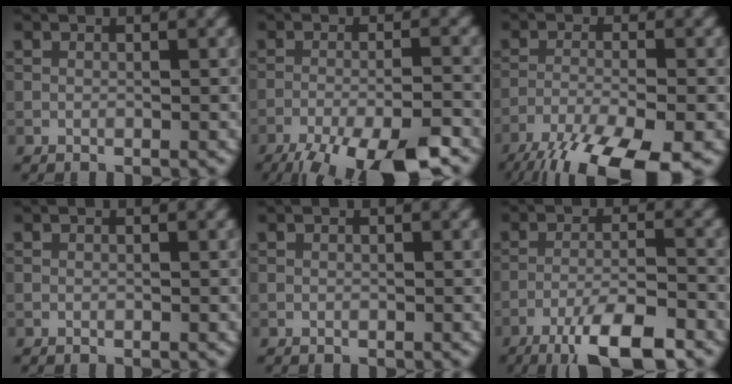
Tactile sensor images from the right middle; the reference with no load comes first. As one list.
[{"total": 11.5, "force": [-8.9, 2.5, 6.8], "torque": [-0.115, -0.030, -0.134]}, {"total": 10.8, "force": [-7.9, 2.4, 7.1], "torque": [-0.126, -0.034, -0.134]}, {"total": 0.0}, {"total": 0.0}, {"total": 7.5, "force": [-5.1, 1.4, 5.3], "torque": [-0.088, 0.002, -0.090]}]